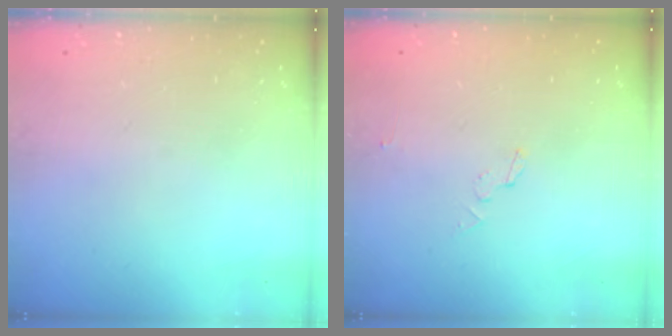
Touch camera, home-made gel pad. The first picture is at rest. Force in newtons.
{"total": 3.2, "press": 3.2, "slide": 0.3}